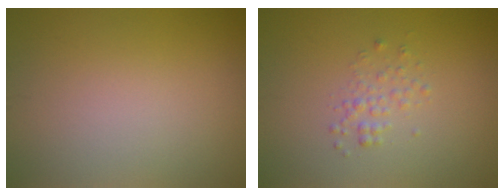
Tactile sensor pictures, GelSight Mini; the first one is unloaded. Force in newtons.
{"total": 1.4, "press": 1.4, "slide": 0.1}